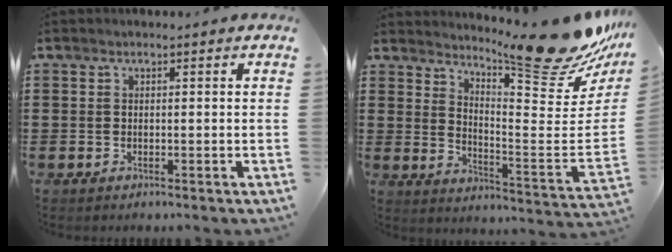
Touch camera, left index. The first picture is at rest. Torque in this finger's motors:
{"motor_torque": [1.07, -1.07, 0.21, 0.05]}